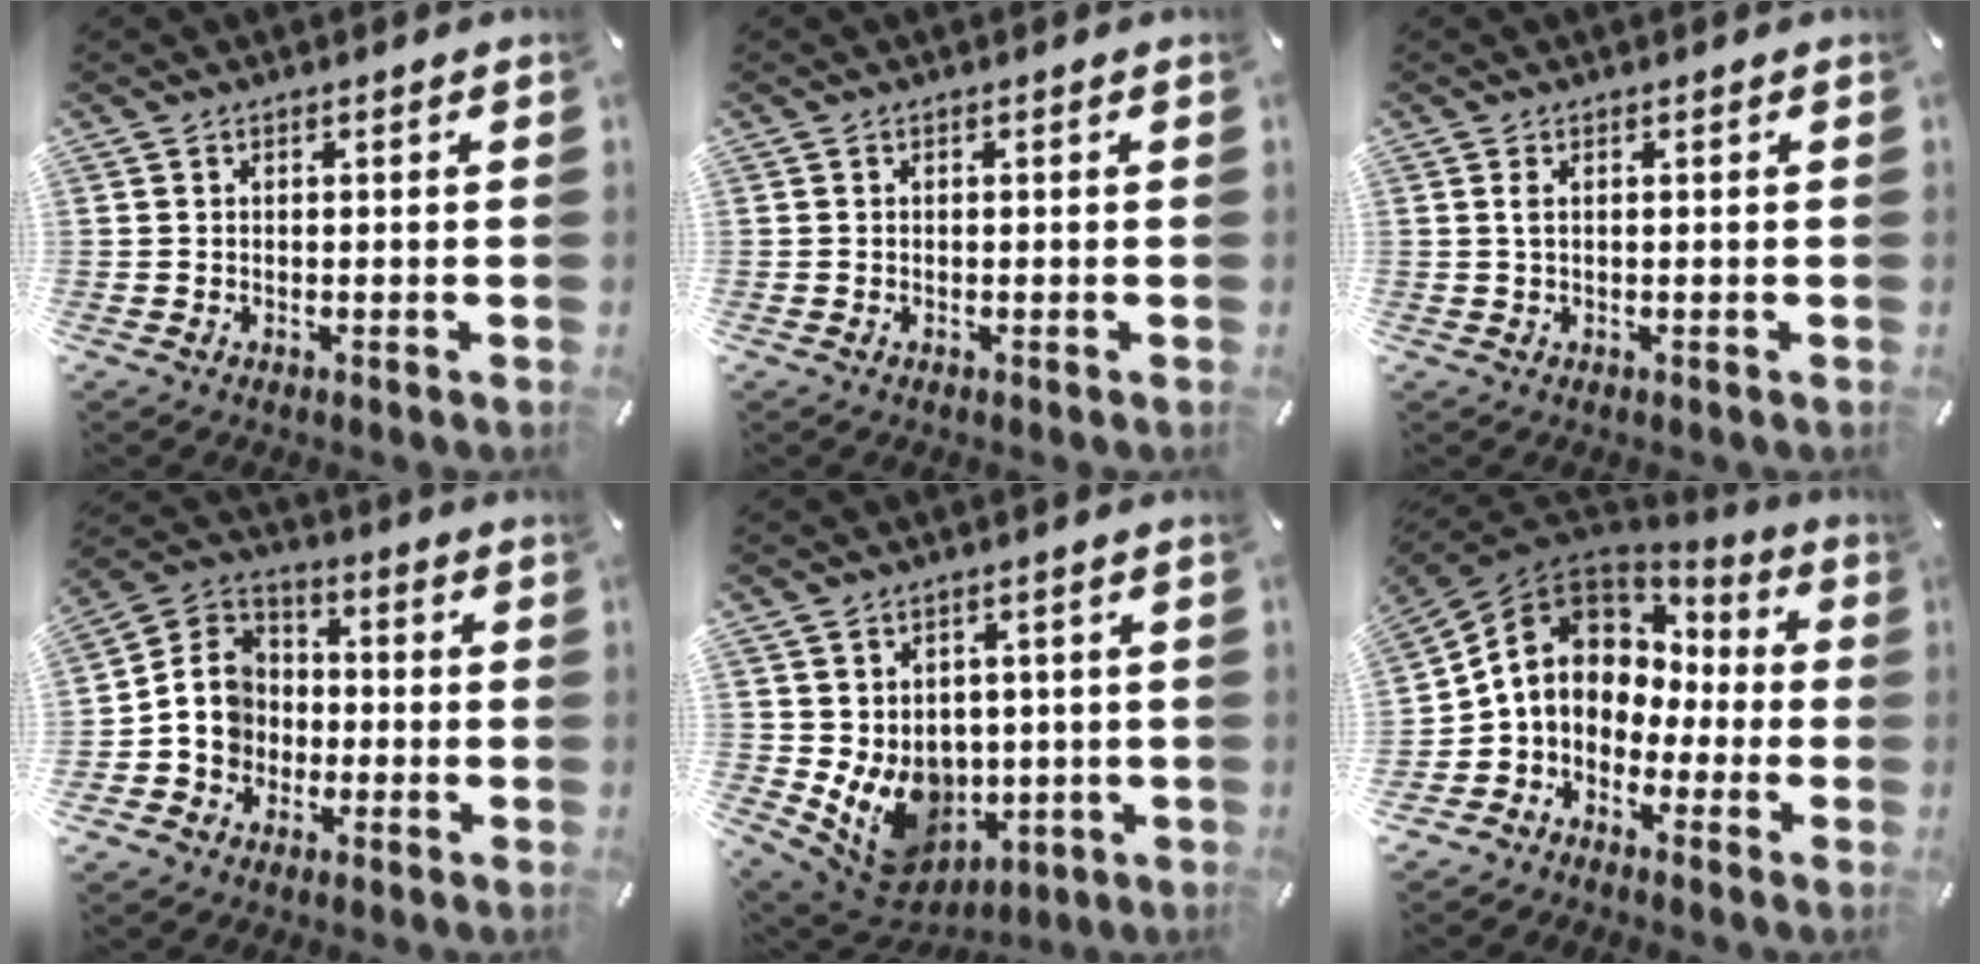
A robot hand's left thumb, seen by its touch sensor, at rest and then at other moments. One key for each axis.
{"total": 0.0}
{"total": 1.1, "fx": 0.2, "fy": 0.2, "fz": 1.1, "tx": -0.022, "ty": 0.001, "tz": 0.003}
{"total": 9.4, "fx": -2.7, "fy": 8.7, "fz": 2.6, "tx": -0.082, "ty": 0.026, "tz": -0.051}
{"total": 10.3, "fx": -0.3, "fy": 9.4, "fz": 4.3, "tx": -0.092, "ty": -0.026, "tz": 0.006}
{"total": 10.1, "fx": 0.5, "fy": 9.0, "fz": 4.6, "tx": -0.119, "ty": -0.002, "tz": 0.009}